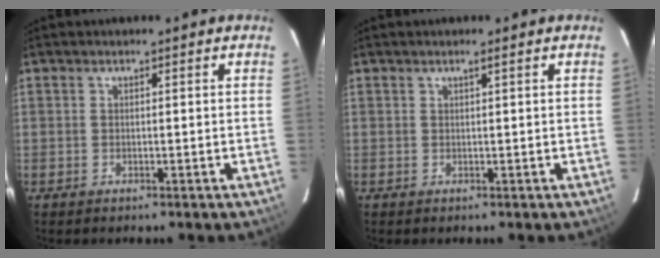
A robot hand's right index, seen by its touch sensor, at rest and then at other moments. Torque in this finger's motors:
{"motor_torque": [0.00, 0.00, 0.01, 0.02]}